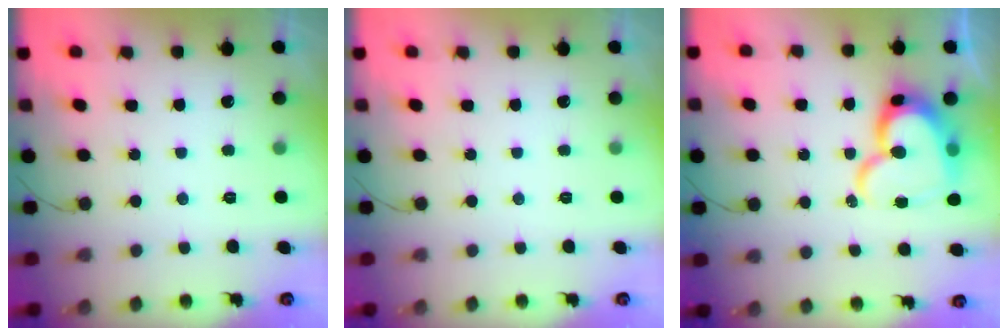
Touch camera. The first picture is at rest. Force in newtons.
{"total": 0.0}
{"total": 17.1, "press": 17.0, "slide": 1.8}